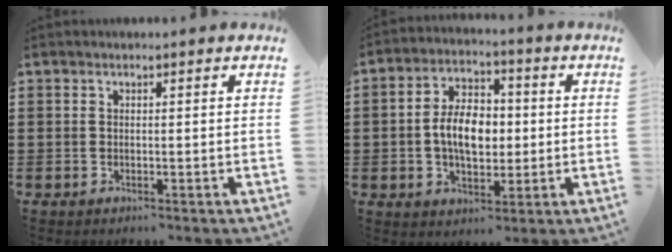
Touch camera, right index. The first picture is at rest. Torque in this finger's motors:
{"motor_torque": [1.53, -0.61, 0.36, 0.21]}